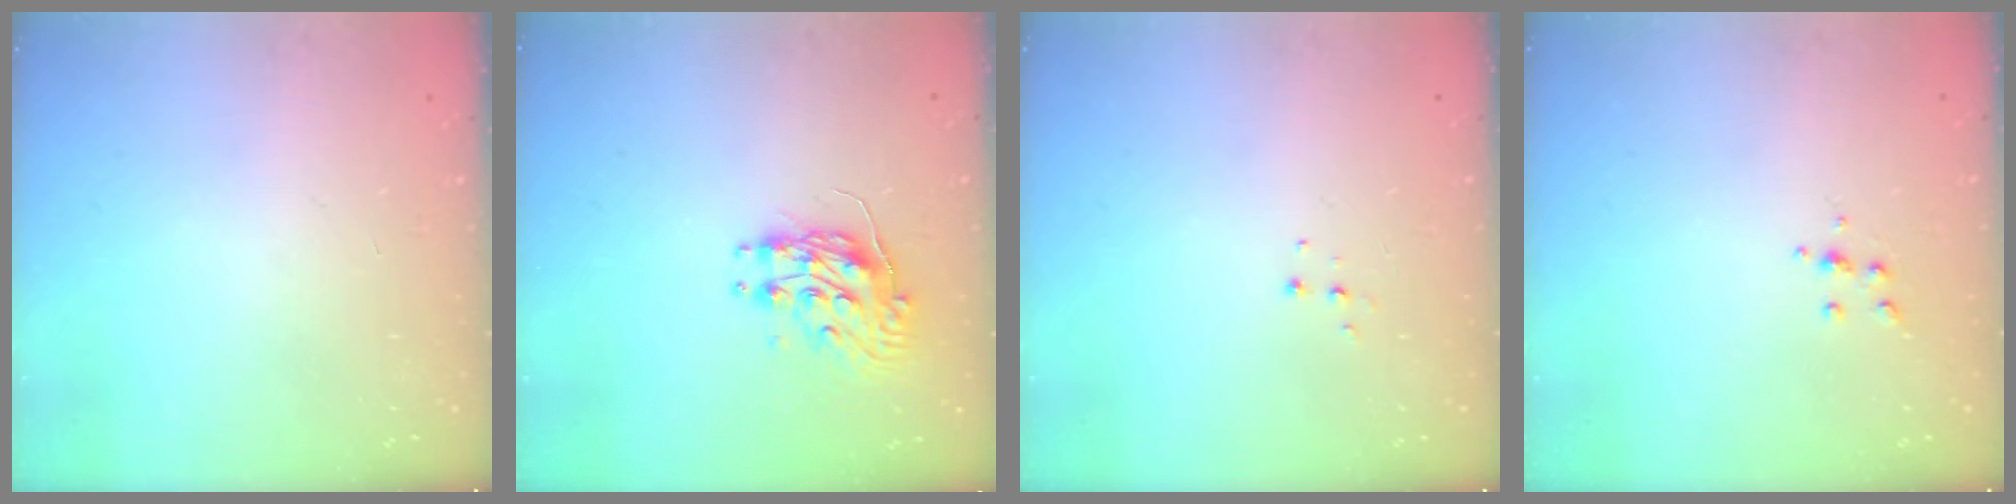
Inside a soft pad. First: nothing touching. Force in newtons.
{"total": 9.3, "press": 9.3, "slide": 0.1}
{"total": 3.9, "press": 3.9, "slide": 0.4}
{"total": 4.0, "press": 3.9, "slide": 0.9}